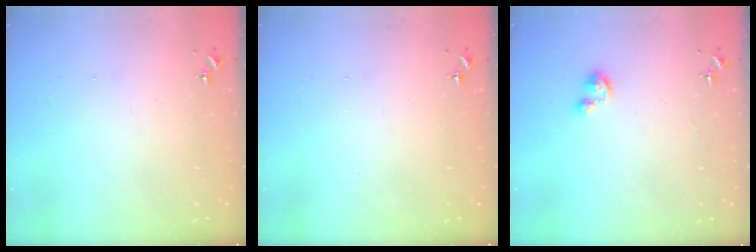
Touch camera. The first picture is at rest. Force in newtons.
{"total": 0.0}
{"total": 4.5, "press": 4.5, "slide": 0.3}